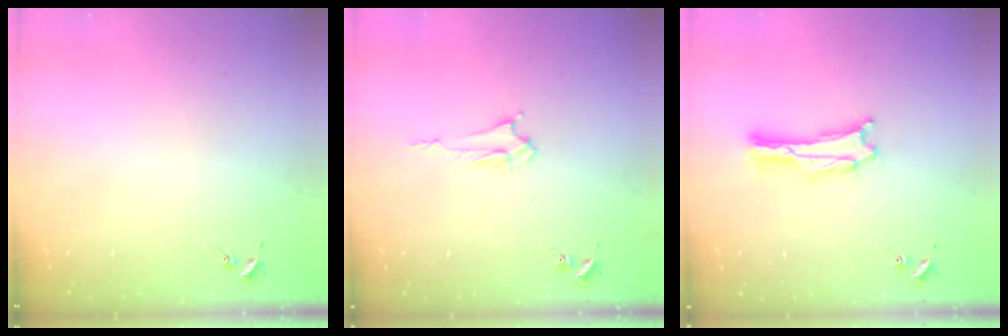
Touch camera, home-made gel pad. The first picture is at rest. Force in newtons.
{"total": 2.4, "press": 2.4, "slide": 0.3}
{"total": 1.7, "press": 1.7, "slide": 0.3}